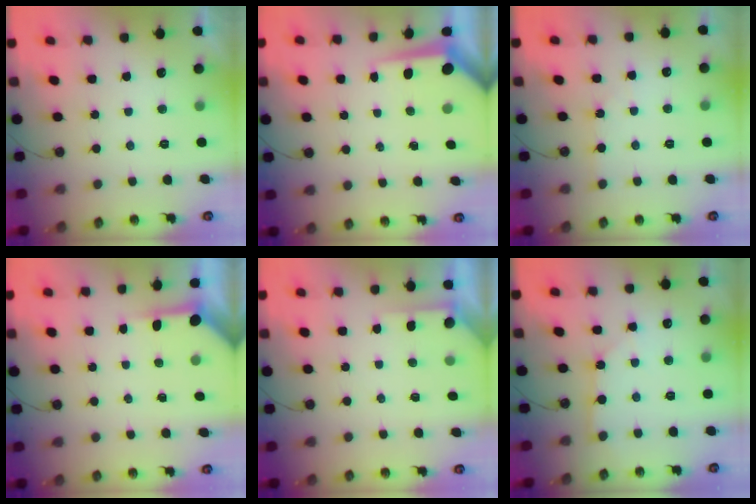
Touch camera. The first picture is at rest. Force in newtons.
{"total": 5.7, "press": 5.7, "slide": 0.5}
{"total": 1.6, "press": 1.6, "slide": 0.2}
{"total": 3.7, "press": 3.7, "slide": 0.4}
{"total": 1.8, "press": 1.8, "slide": 0.3}
{"total": 3.0, "press": 2.9, "slide": 0.3}